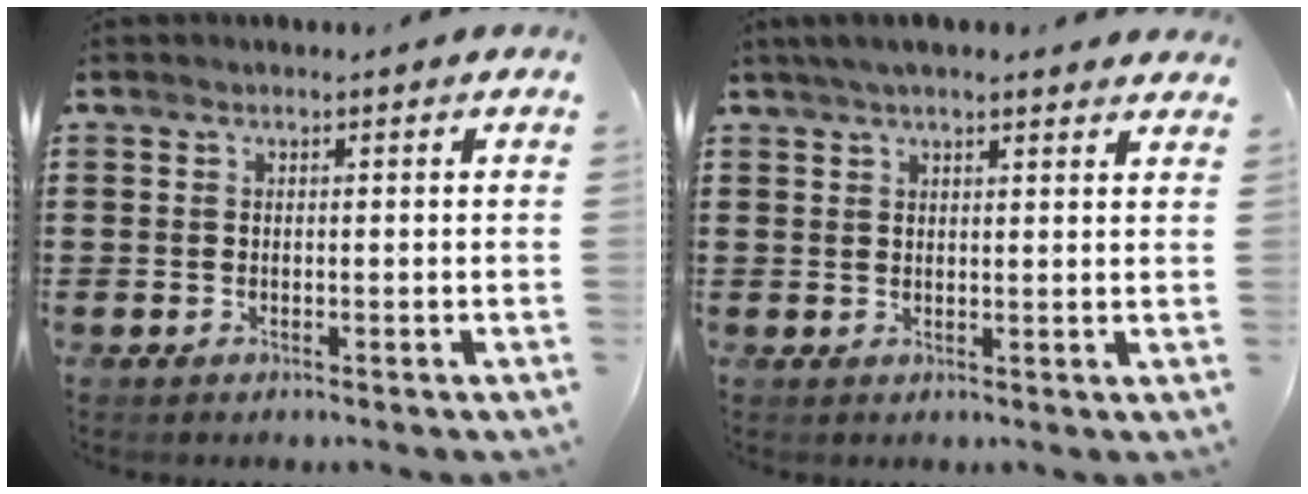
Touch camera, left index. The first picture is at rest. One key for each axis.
{"total": 3.5, "fx": 2.9, "fy": 0.5, "fz": 1.9, "tx": -0.043, "ty": 0.006, "tz": 0.053}